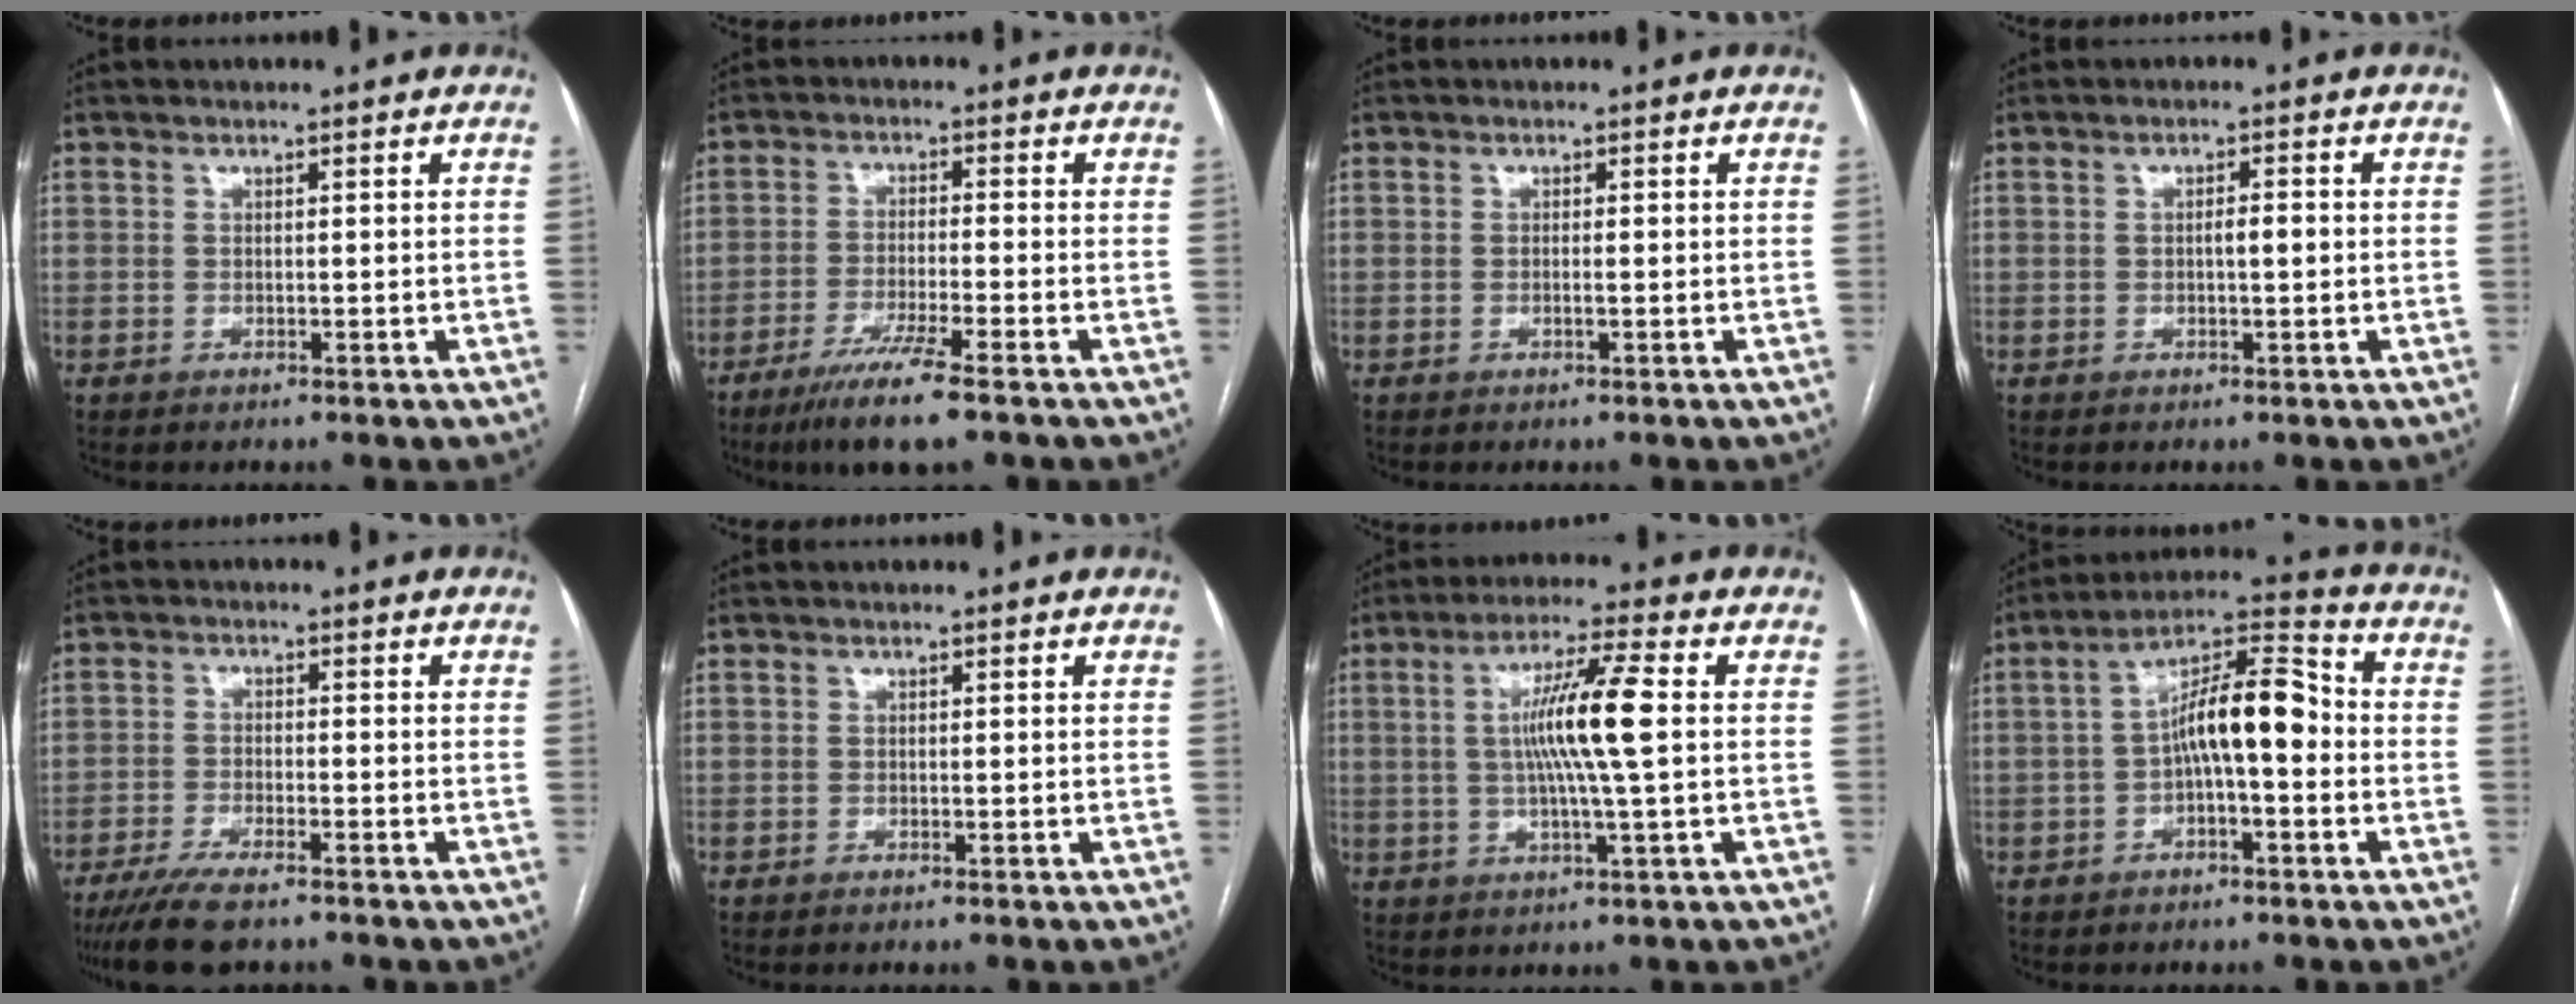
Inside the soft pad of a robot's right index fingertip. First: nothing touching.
{"total": 8.3, "force": [-5.5, -0.3, 6.2], "torque": [-0.112, -0.024, -0.100]}
{"total": 0.8, "force": [-0.1, 0.0, 0.8], "torque": [-0.013, 0.003, -0.001]}
{"total": 2.1, "force": [-0.1, 0.4, 2.0], "torque": [-0.036, 0.003, -0.002]}
{"total": 7.6, "force": [-6.0, 1.3, 4.6], "torque": [-0.078, -0.018, -0.101]}
{"total": 0.0}
{"total": 10.0, "force": [0.9, -0.4, 10.0], "torque": [-0.185, 0.004, 0.013]}
{"total": 10.6, "force": [-1.0, 2.8, 10.1], "torque": [-0.176, 0.038, -0.019]}